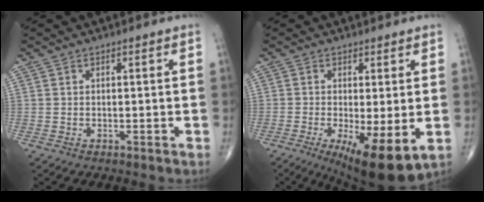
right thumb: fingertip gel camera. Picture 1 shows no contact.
{"total": 11.7, "force": [-3.3, 3.3, 10.7], "torque": [-0.171, -0.023, -0.043]}